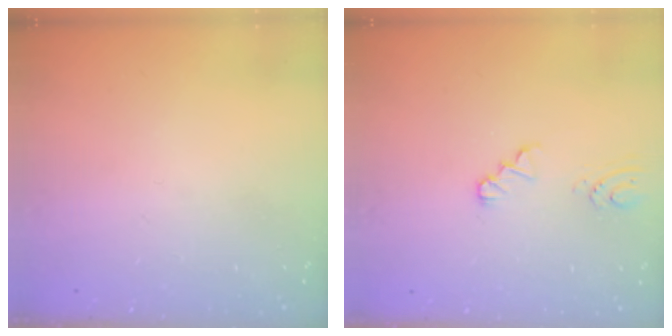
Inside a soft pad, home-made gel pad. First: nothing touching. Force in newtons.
{"total": 1.4, "press": 1.4, "slide": 0.2}